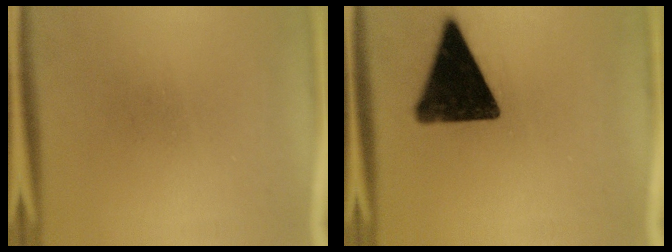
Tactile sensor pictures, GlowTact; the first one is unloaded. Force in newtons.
{"total": 15.7}